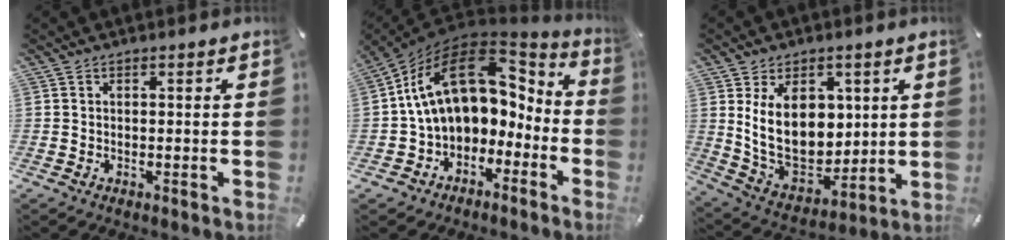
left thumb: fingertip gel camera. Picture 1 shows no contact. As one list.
[{"total": 17.5, "force": [3.6, 12.7, 11.4], "torque": [-0.212, -0.018, 0.067]}, {"total": 17.2, "force": [4.5, 12.4, 11.0], "torque": [-0.212, -0.034, 0.087]}]